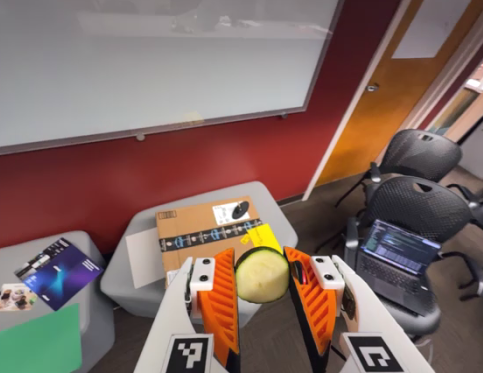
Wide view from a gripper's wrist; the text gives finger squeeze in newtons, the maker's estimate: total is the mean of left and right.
{"total": 8.7, "left": 8.8, "right": 8.5}